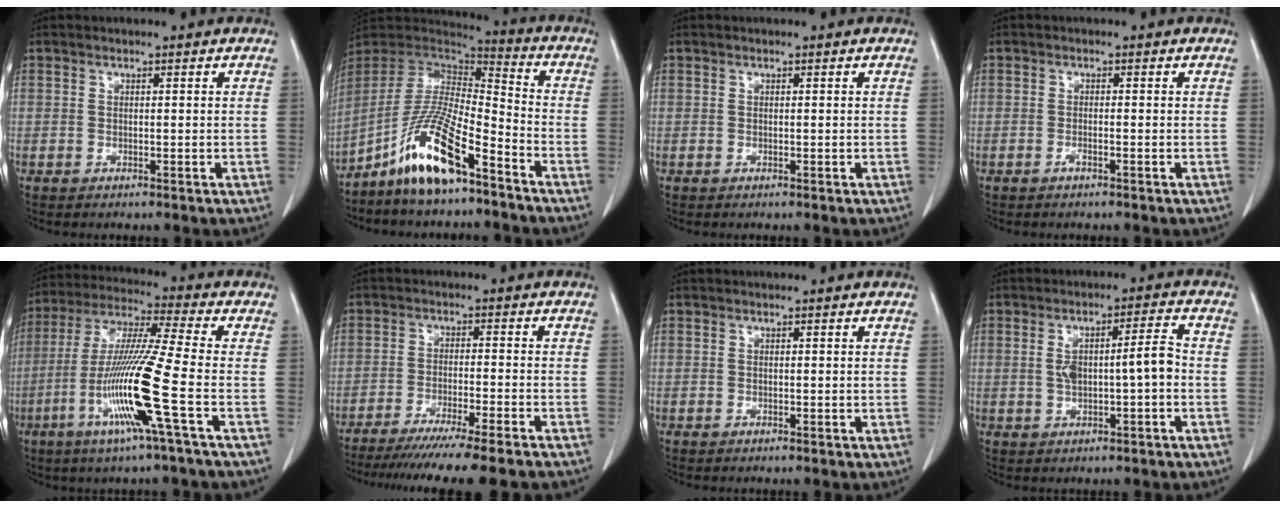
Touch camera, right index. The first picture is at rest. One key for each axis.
{"total": 14.1, "fx": -9.1, "fy": 2.4, "fz": 10.5, "tx": -0.209, "ty": 0.000, "tz": -0.170}
{"total": 0.0}
{"total": 0.8, "fx": -0.5, "fy": 0.0, "fz": 0.7, "tx": -0.014, "ty": 0.000, "tz": -0.008}
{"total": 15.2, "fx": -5.0, "fy": -1.6, "fz": 14.3, "tx": -0.292, "ty": -0.019, "tz": -0.103}
{"total": 15.8, "fx": -13.6, "fy": -0.8, "fz": 8.0, "tx": -0.108, "ty": -0.049, "tz": -0.205}
{"total": 0.0}
{"total": 6.5, "fx": -0.4, "fy": 1.3, "fz": 6.3, "tx": -0.114, "ty": 0.021, "tz": -0.002}